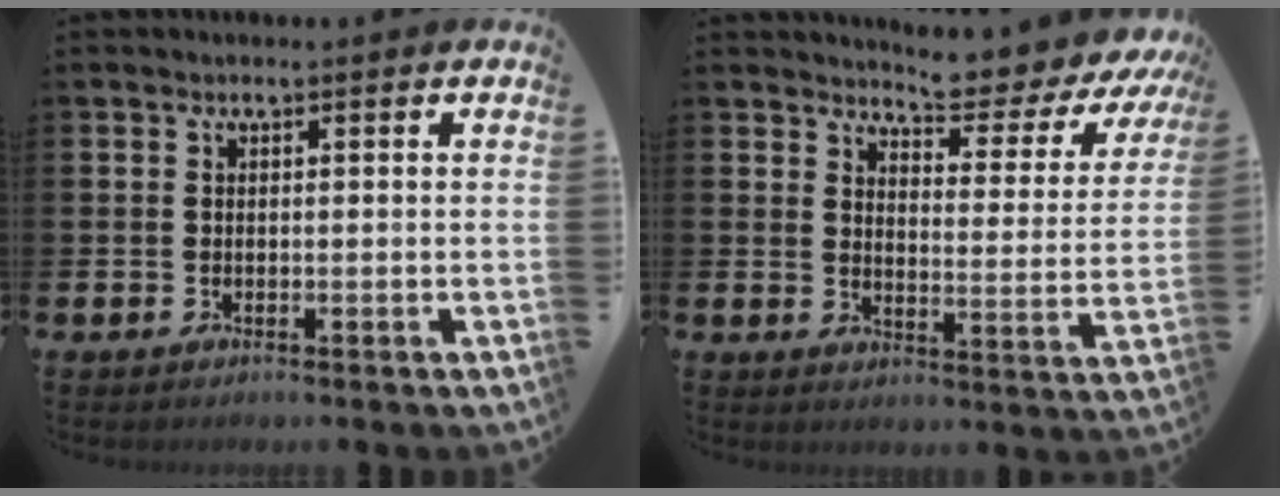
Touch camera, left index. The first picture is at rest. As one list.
[{"total": 5.9, "force": [5.8, 0.6, 1.3], "torque": [-0.032, -0.054, 0.093]}]